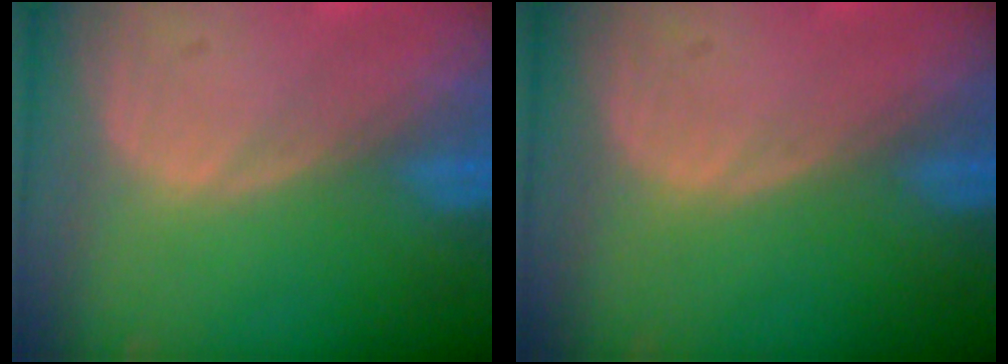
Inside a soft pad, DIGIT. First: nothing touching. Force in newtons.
{"total": 0.0}